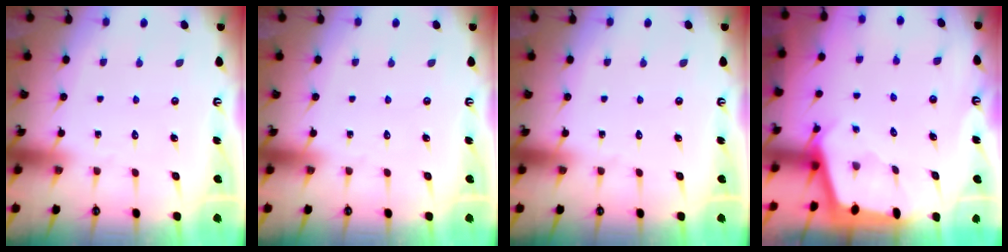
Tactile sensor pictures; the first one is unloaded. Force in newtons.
{"total": 0.0}
{"total": 0.0}
{"total": 2.0, "press": 2.0, "slide": 0.2}